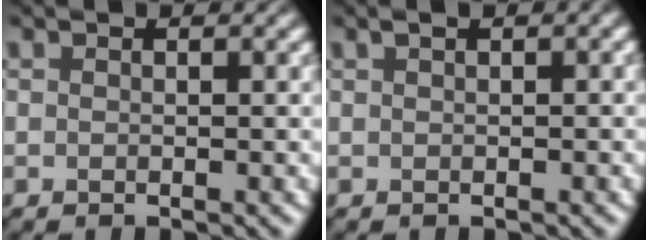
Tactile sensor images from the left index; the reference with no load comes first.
{"total": 0.8, "force": [0.4, 0.1, 0.7], "torque": [-0.016, 0.006, 0.009]}